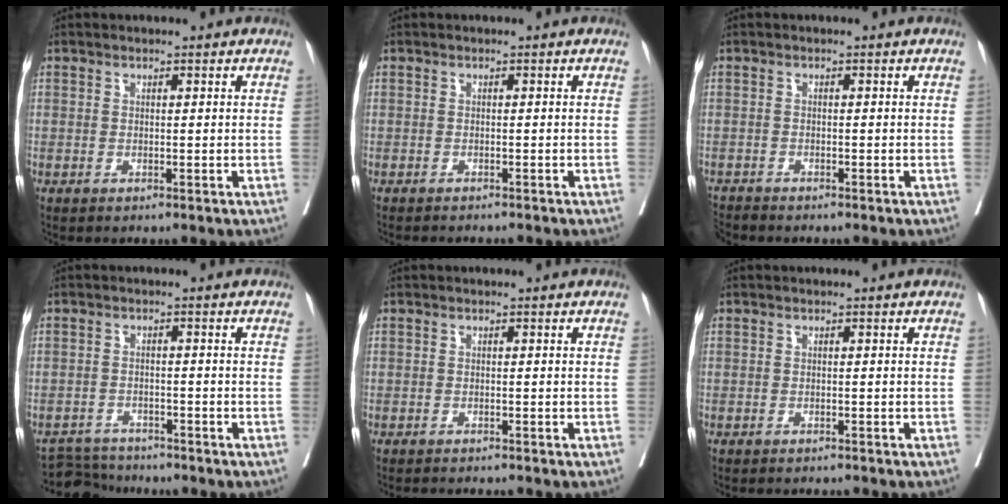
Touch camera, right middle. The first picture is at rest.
{"total": 4.2, "force": [-3.9, 0.6, 1.5], "torque": [-0.015, -0.006, -0.050]}
{"total": 2.5, "force": [-2.4, 0.4, -0.2], "torque": [0.004, -0.010, -0.047]}
{"total": 4.6, "force": [-4.5, 0.6, -0.6], "torque": [0.009, -0.006, -0.080]}
{"total": 3.5, "force": [-3.3, 0.0, 1.0], "torque": [-0.005, -0.008, -0.047]}
{"total": 3.9, "force": [-3.7, 0.4, 1.0], "torque": [-0.007, -0.008, -0.047]}